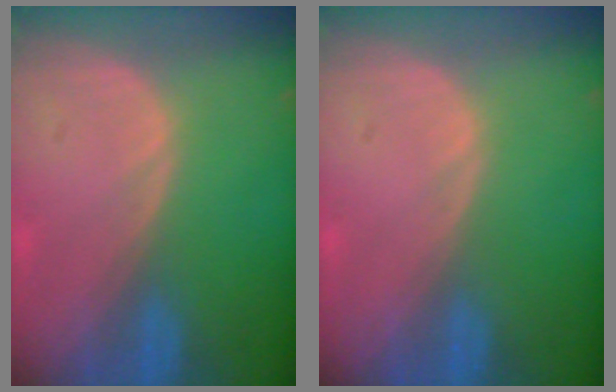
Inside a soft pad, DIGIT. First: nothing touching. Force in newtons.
{"total": 0.0}